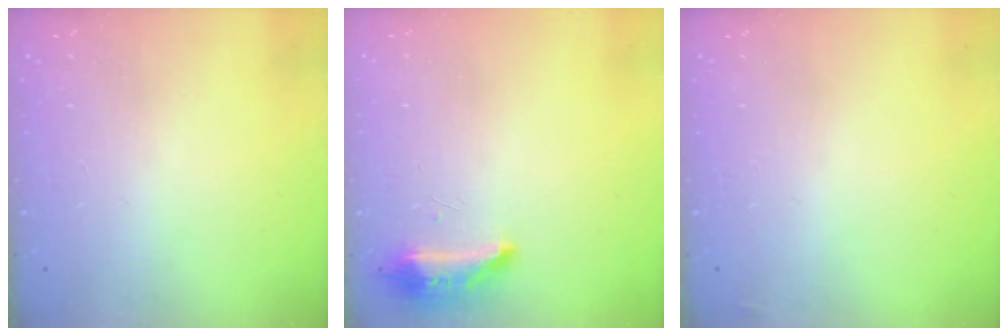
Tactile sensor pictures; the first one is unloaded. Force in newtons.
{"total": 8.9, "press": 8.6, "slide": 2.1}
{"total": 2.5, "press": 2.4, "slide": 0.8}